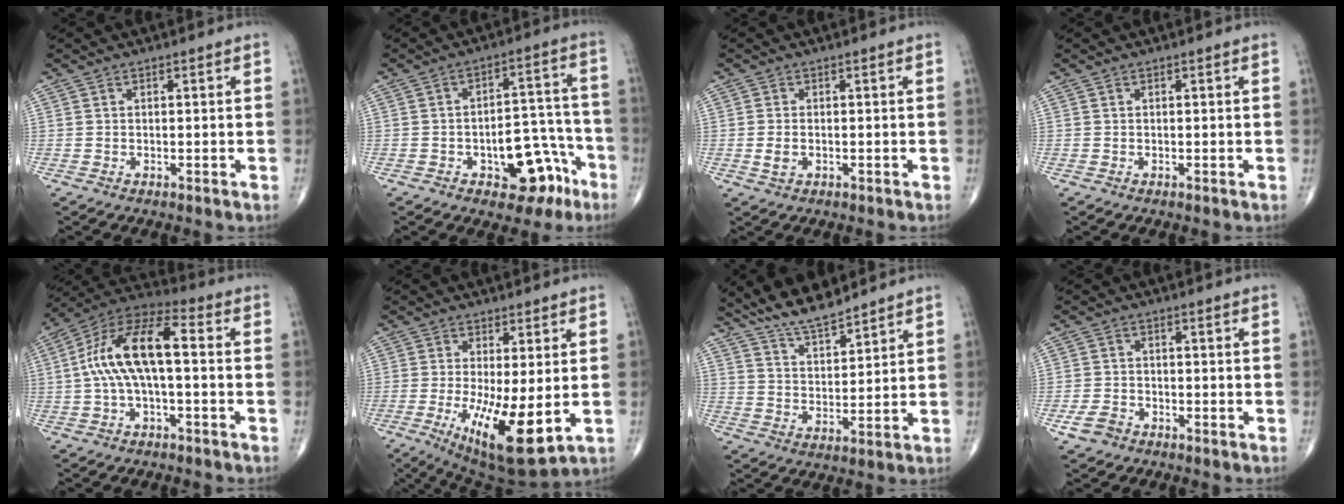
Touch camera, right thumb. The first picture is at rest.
{"total": 12.2, "force": [-5.8, 6.6, 8.5], "torque": [-0.068, 0.056, -0.072]}
{"total": 2.3, "force": [-0.4, 1.4, 1.7], "torque": [-0.036, 0.001, -0.008]}
{"total": 0.0}
{"total": 14.2, "force": [0.1, 5.6, 13.0], "torque": [-0.258, 0.051, -0.006]}
{"total": 13.2, "force": [-2.6, 3.9, 12.3], "torque": [-0.218, -0.029, -0.030]}
{"total": 9.0, "force": [8.0, 1.8, 3.9], "torque": [-0.056, -0.049, 0.151]}
{"total": 3.7, "force": [-2.2, 2.5, 1.6], "torque": [-0.032, 0.012, -0.037]}